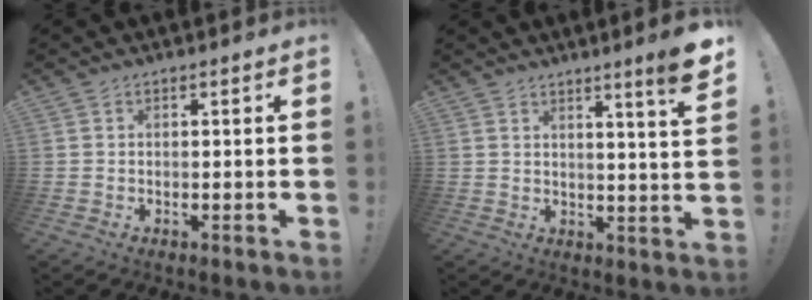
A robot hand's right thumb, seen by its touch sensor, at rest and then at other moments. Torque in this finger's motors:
{"motor_torque": [-1.42, 1.49, 0.42, 0.66, 0.00]}